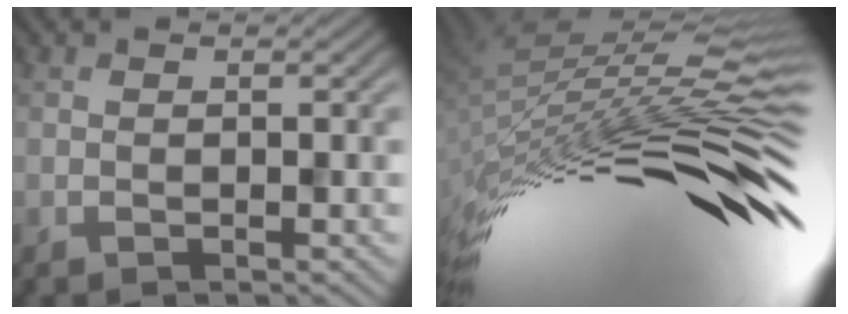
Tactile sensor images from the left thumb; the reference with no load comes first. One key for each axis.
{"total": 15.5, "fx": -2.2, "fy": 3.9, "fz": 14.8, "tx": -0.276, "ty": 0.004, "tz": -0.042}